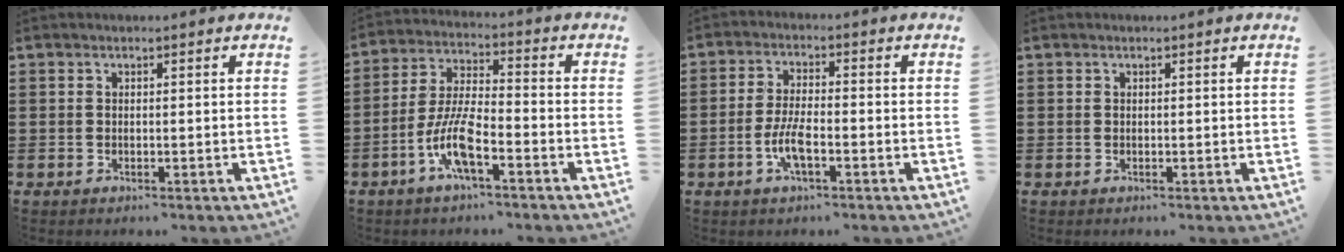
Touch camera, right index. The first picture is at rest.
{"total": 8.4, "force": [-4.3, 2.0, 7.0], "torque": [-0.160, -0.007, -0.086]}
{"total": 5.0, "force": [-1.9, 1.5, 4.4], "torque": [-0.101, -0.003, -0.042]}
{"total": 0.0}